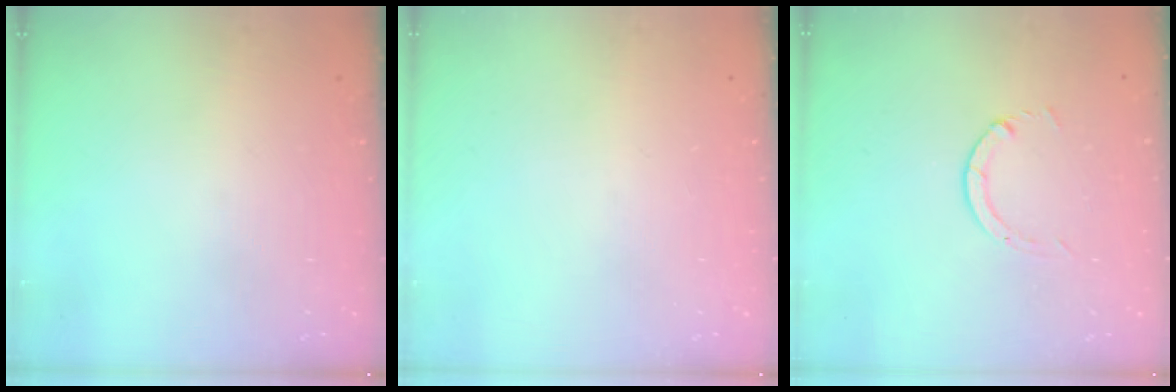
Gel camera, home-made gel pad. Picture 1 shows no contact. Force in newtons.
{"total": 0.0}
{"total": 1.3, "press": 1.2, "slide": 0.3}